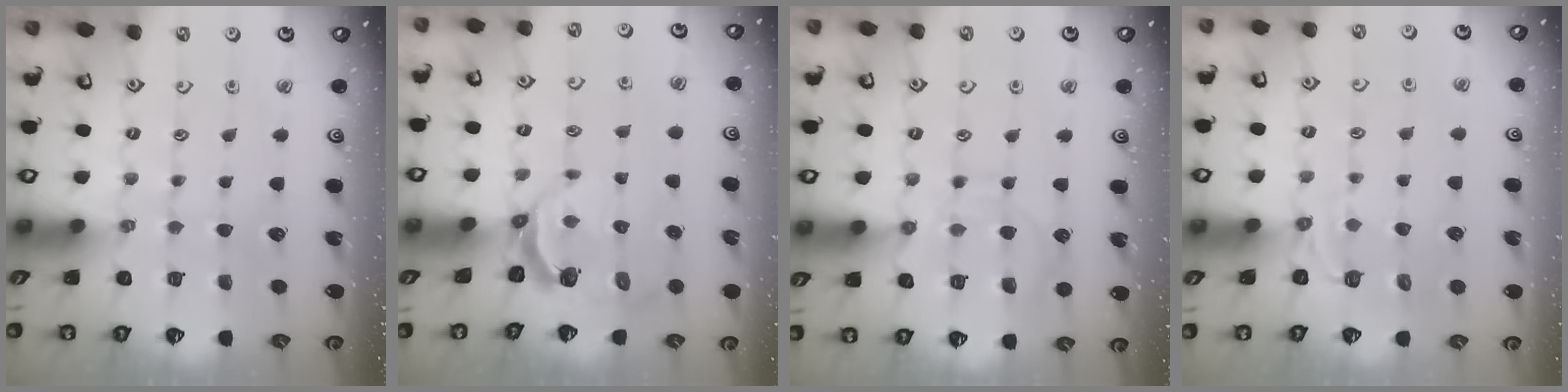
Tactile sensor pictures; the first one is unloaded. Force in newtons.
{"total": 4.5, "press": 3.5, "slide": 3.0}
{"total": 10.1, "press": 10.1, "slide": 1.0}
{"total": 2.9, "press": 2.0, "slide": 2.1}